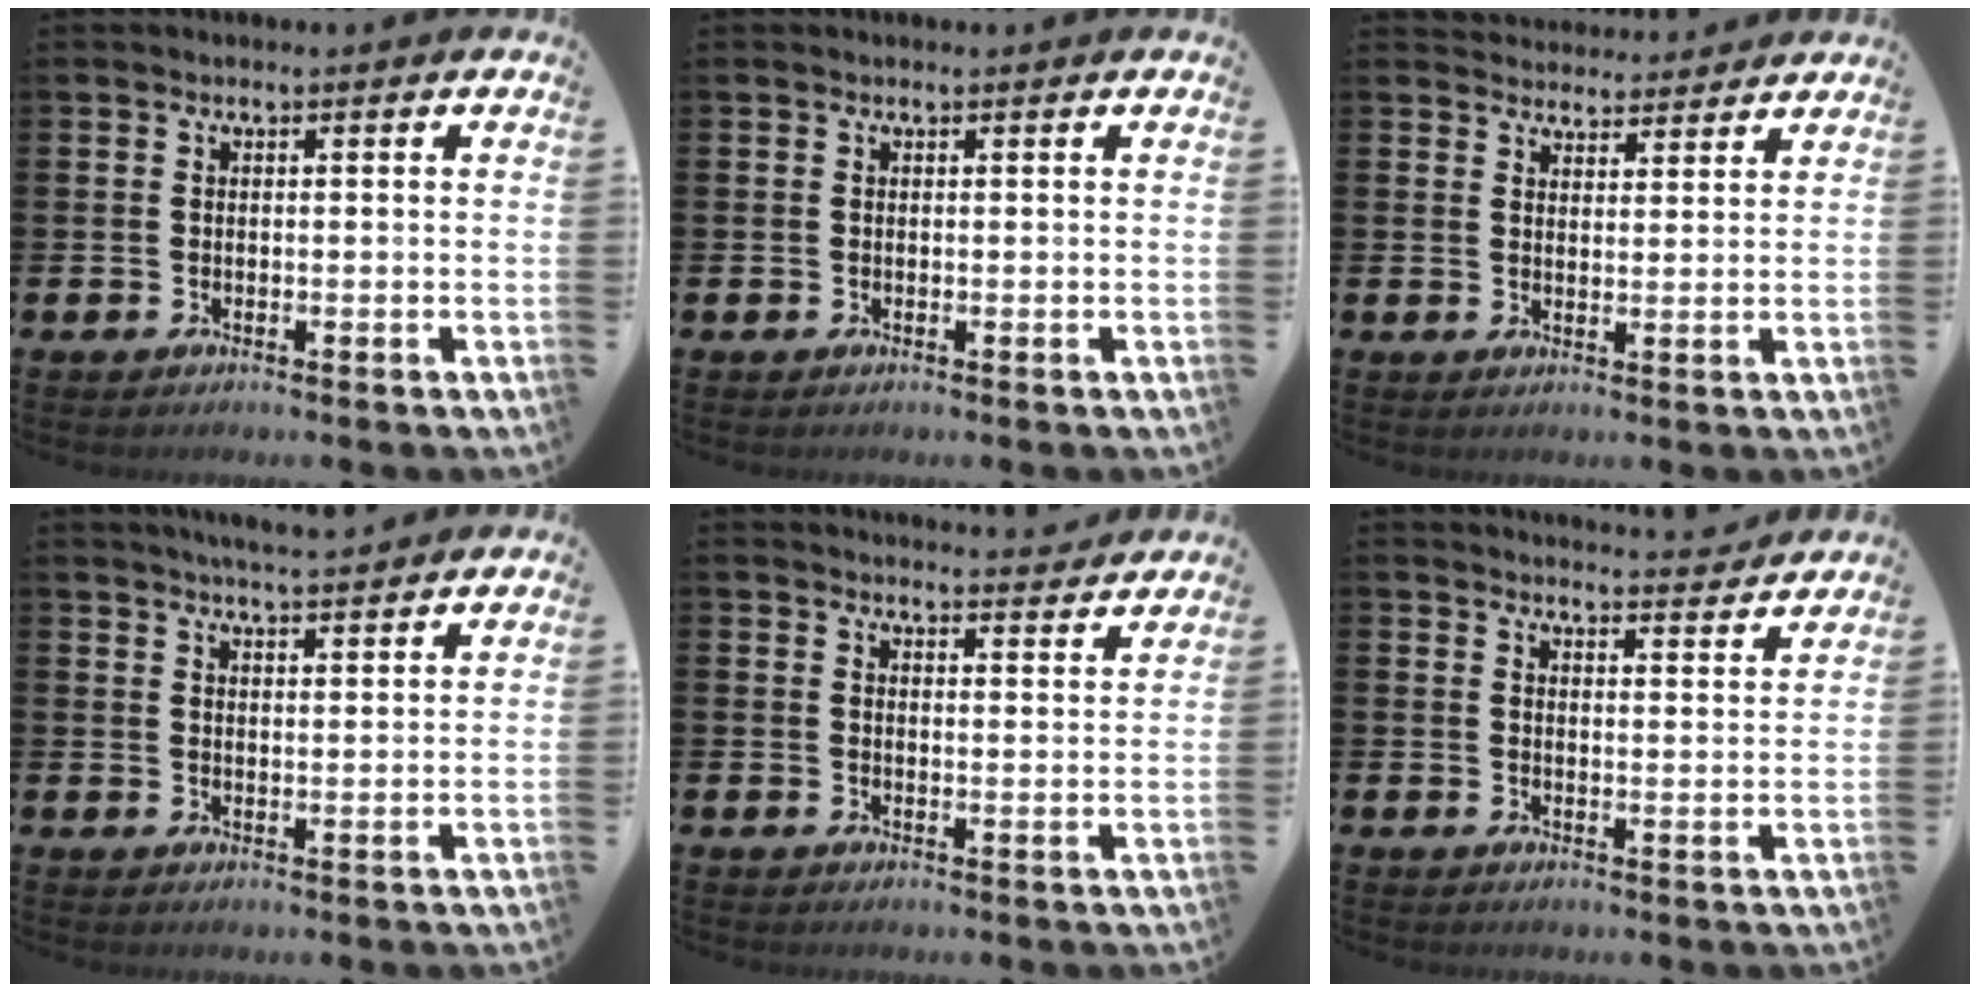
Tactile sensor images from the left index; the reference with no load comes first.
{"total": 0.0}
{"total": 3.6, "force": [3.5, 0.8, -0.4], "torque": [0.001, -0.022, 0.064]}
{"total": 4.5, "force": [4.5, -0.1, 0.7], "torque": [-0.019, -0.019, 0.081]}
{"total": 3.5, "force": [3.5, 0.0, -0.1], "torque": [0.007, -0.027, 0.061]}
{"total": 4.0, "force": [4.0, -0.2, 0.1], "torque": [0.002, -0.032, 0.068]}